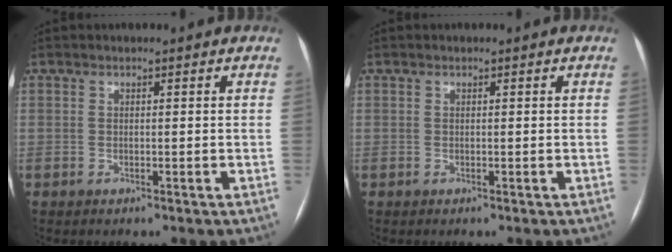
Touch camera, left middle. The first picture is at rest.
{"total": 0.0}